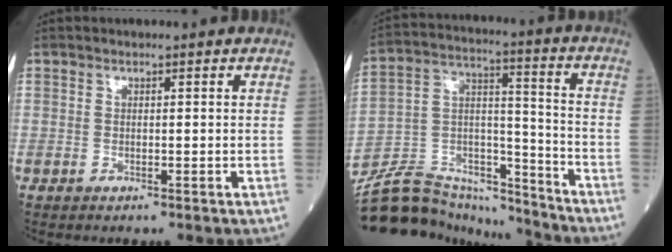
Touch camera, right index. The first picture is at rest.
{"total": 19.4, "force": [-18.5, 4.6, 3.5], "torque": [-0.070, 0.049, -0.305]}